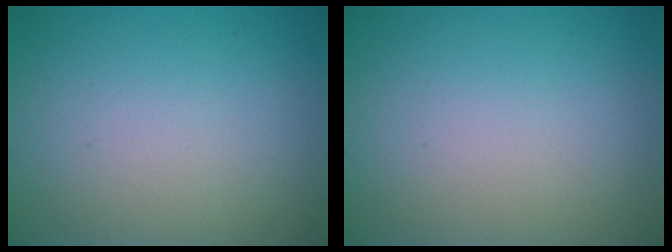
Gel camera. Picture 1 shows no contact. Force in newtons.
{"total": 0.0}